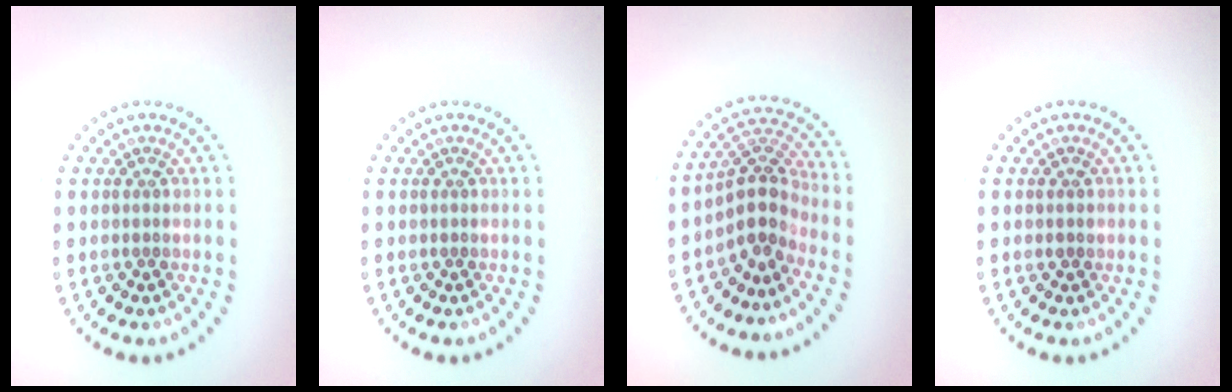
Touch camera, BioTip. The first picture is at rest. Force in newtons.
{"total": 0.0}
{"total": 3.7, "press": 2.7, "slide": 2.5}
{"total": 0.7, "press": 0.7, "slide": 0.1}